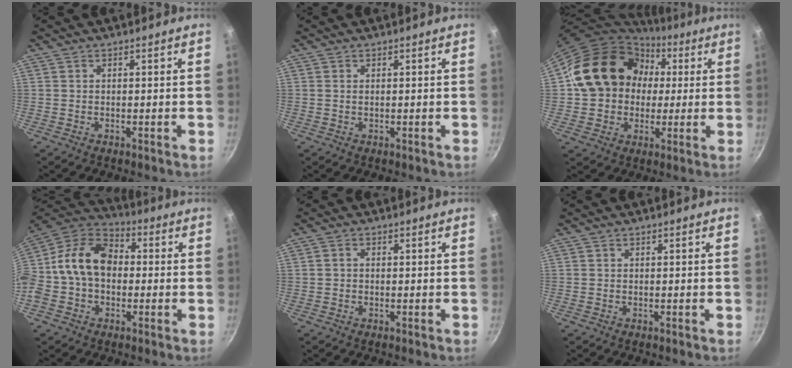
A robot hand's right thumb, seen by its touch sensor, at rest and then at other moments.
{"total": 0.6, "force": [0.2, 0.3, 0.5], "torque": [-0.010, 0.000, 0.004]}
{"total": 20.3, "force": [3.2, 17.0, 10.6], "torque": [-0.168, 0.042, 0.052]}
{"total": 15.5, "force": [0.1, 11.5, 10.3], "torque": [-0.157, 0.040, -0.016]}
{"total": 1.1, "force": [0.0, 0.9, 0.6], "torque": [-0.012, 0.006, 0.000]}
{"total": 0.0}